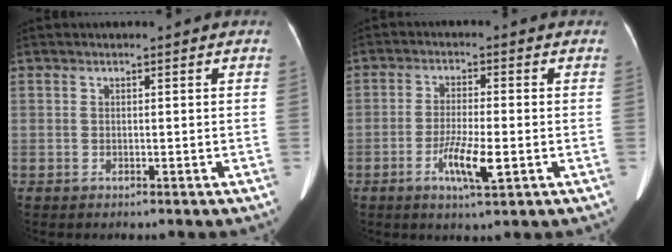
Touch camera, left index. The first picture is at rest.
{"total": 6.0, "force": [-2.2, 0.7, 5.6], "torque": [-0.107, -0.008, -0.038]}